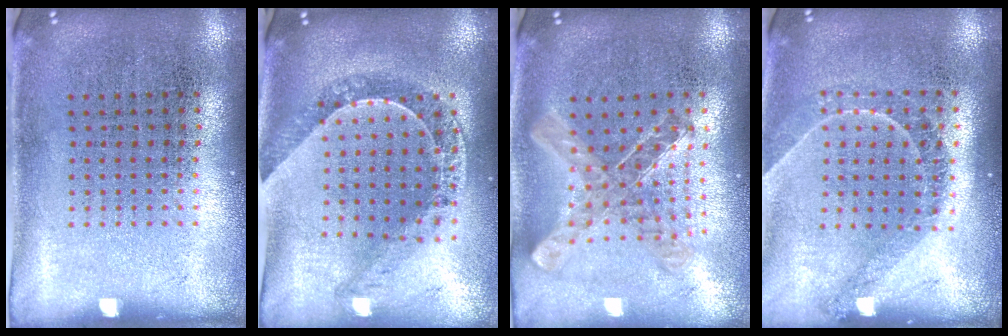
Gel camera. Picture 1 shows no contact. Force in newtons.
{"total": 1.2, "press": 1.2, "slide": 0.3}
{"total": 0.9, "press": 0.9, "slide": 0.1}
{"total": 1.3, "press": 1.2, "slide": 0.4}